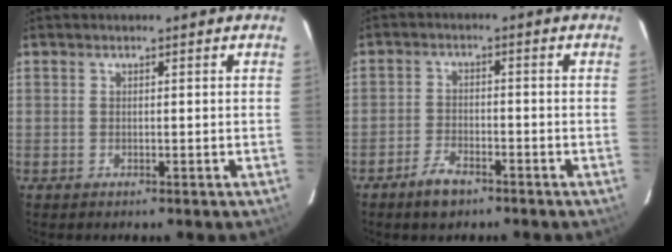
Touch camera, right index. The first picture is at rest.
{"total": 5.2, "force": [-3.8, 2.3, 2.7], "torque": [-0.068, 0.000, -0.067]}